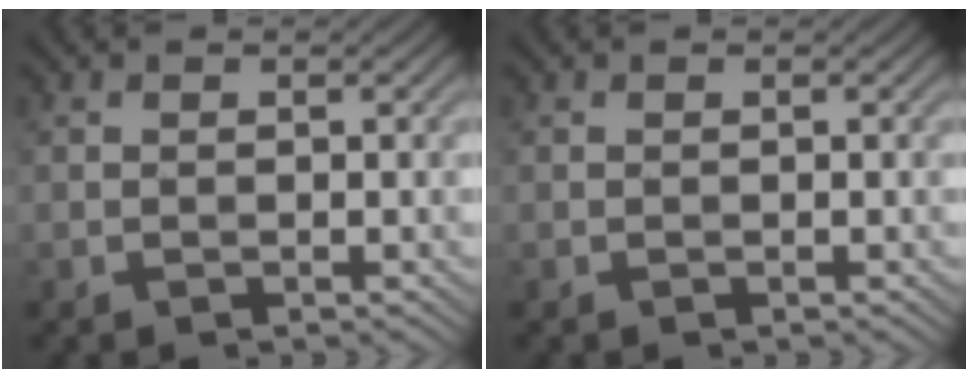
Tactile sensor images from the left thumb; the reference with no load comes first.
{"total": 0.0}